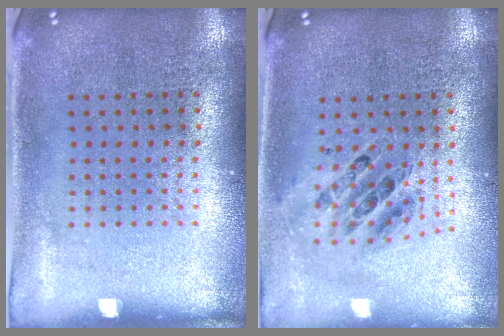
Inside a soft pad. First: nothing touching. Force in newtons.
{"total": 0.6, "press": 0.6, "slide": 0.0}